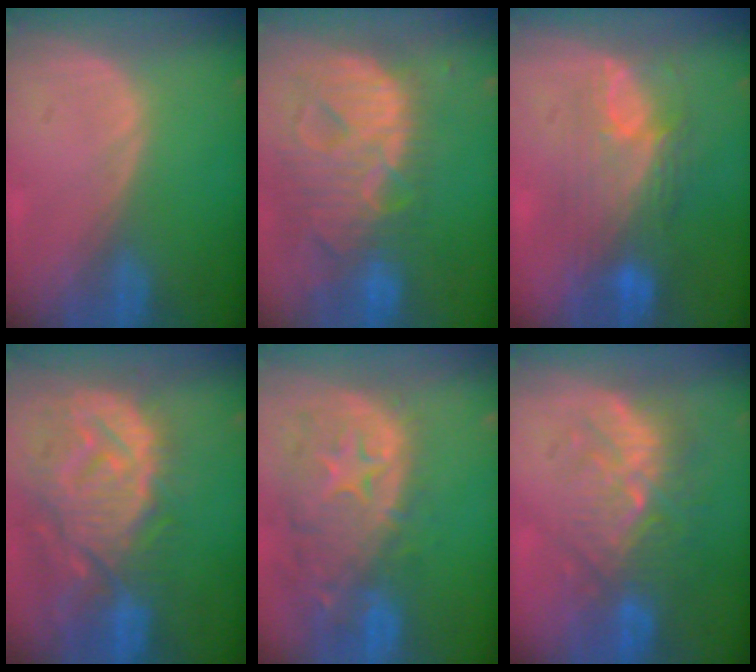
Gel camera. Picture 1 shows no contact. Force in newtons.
{"total": 13.4, "press": 11.5, "slide": 6.9}
{"total": 8.7, "press": 8.2, "slide": 2.9}
{"total": 14.0, "press": 12.1, "slide": 7.1}
{"total": 13.9, "press": 11.1, "slide": 8.3}
{"total": 9.3, "press": 8.9, "slide": 2.7}